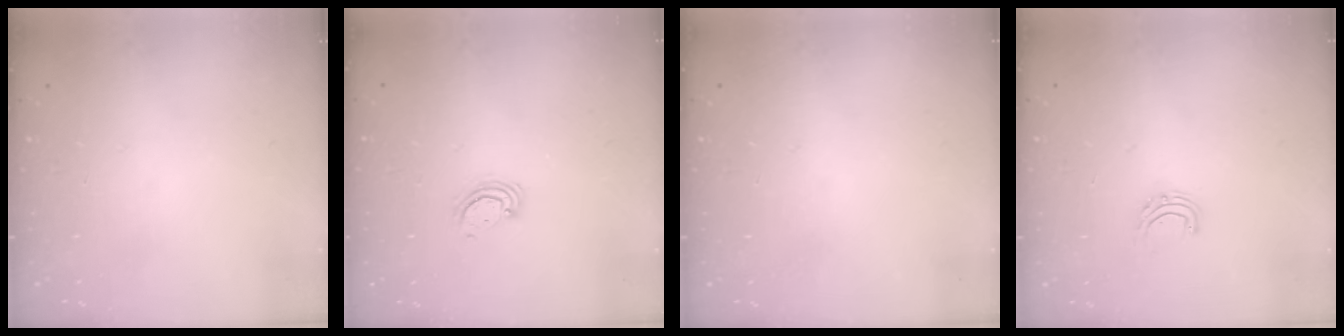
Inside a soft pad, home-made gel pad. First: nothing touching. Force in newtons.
{"total": 2.6, "press": 2.6, "slide": 0.3}
{"total": 0.0}
{"total": 5.4, "press": 5.4, "slide": 0.5}